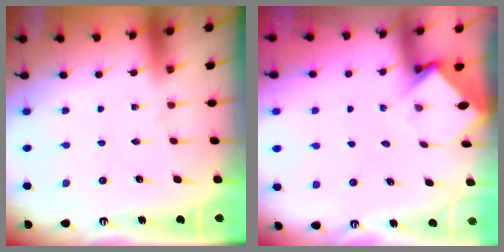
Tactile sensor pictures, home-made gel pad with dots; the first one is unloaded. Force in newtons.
{"total": 3.6, "press": 3.6, "slide": 0.3}